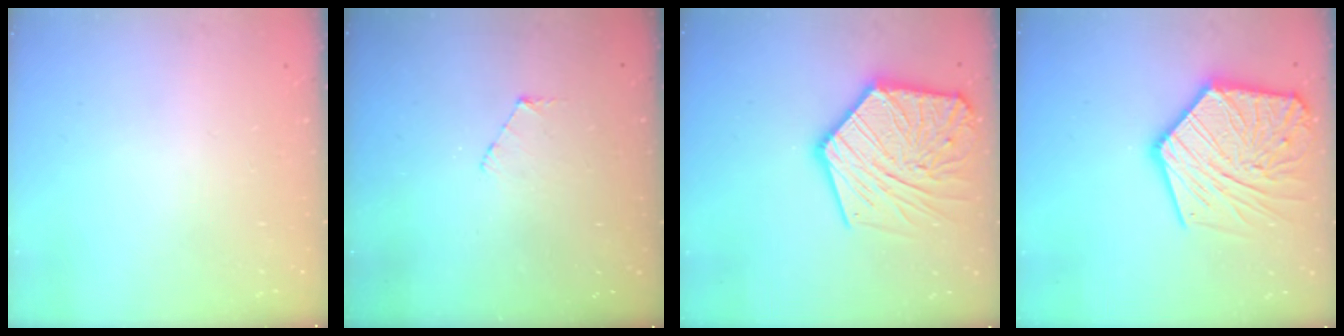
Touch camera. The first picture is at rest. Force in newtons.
{"total": 5.0, "press": 5.0, "slide": 0.5}
{"total": 22.6, "press": 22.5, "slide": 2.1}
{"total": 22.6, "press": 22.5, "slide": 2.1}